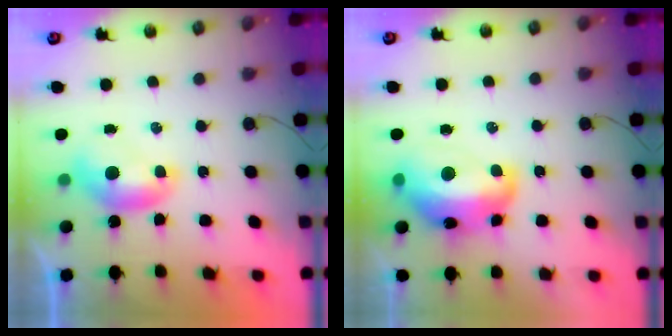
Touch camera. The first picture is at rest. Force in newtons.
{"total": 10.7, "press": 10.7, "slide": 1.3}